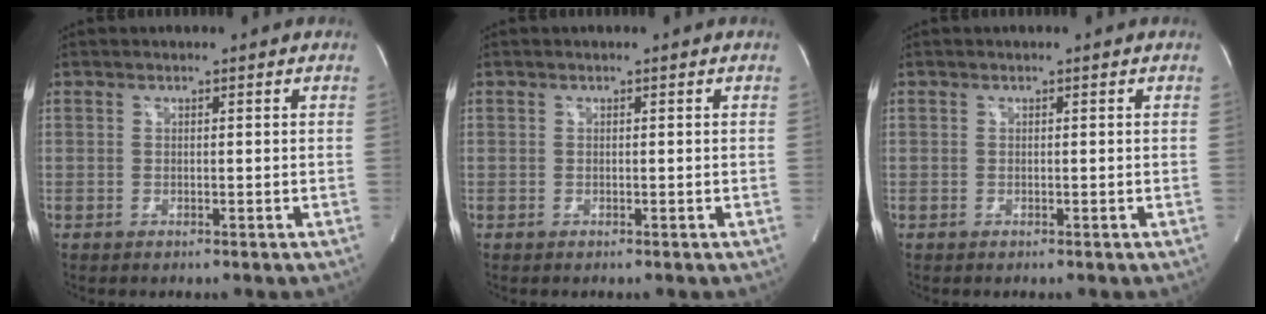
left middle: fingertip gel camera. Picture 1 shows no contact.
{"total": 0.0}
{"total": 0.0}